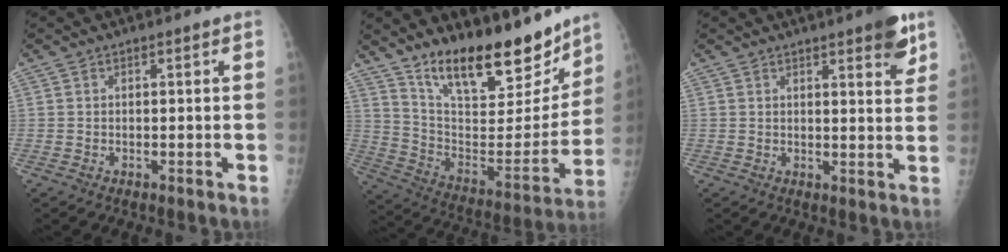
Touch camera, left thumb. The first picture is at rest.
{"total": 23.2, "force": [17.4, 8.1, 13.1], "torque": [-0.161, -0.091, 0.290]}
{"total": 6.1, "force": [3.7, 1.4, 4.6], "torque": [-0.048, -0.018, 0.043]}